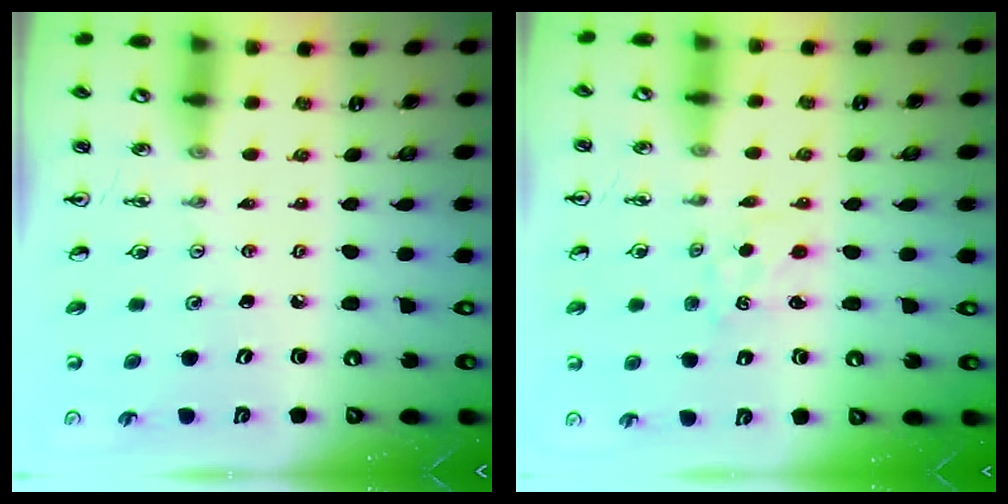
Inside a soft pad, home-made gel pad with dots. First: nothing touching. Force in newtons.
{"total": 2.3, "press": 2.3, "slide": 0.4}